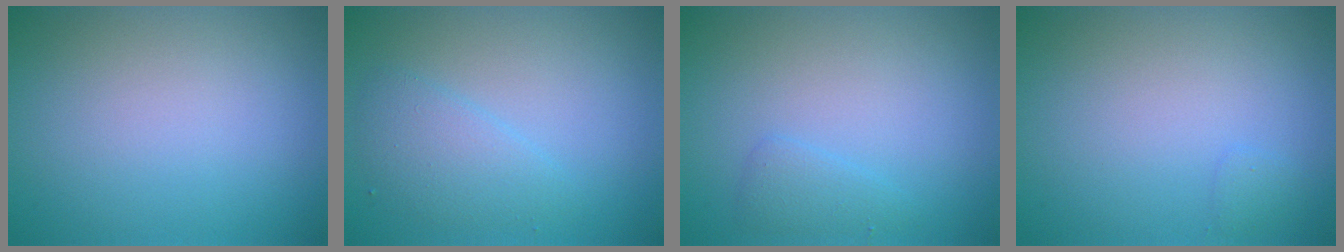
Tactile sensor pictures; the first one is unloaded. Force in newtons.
{"total": 2.5, "press": 2.5, "slide": 0.1}
{"total": 1.4, "press": 1.4, "slide": 0.1}
{"total": 0.7, "press": 0.7, "slide": 0.1}